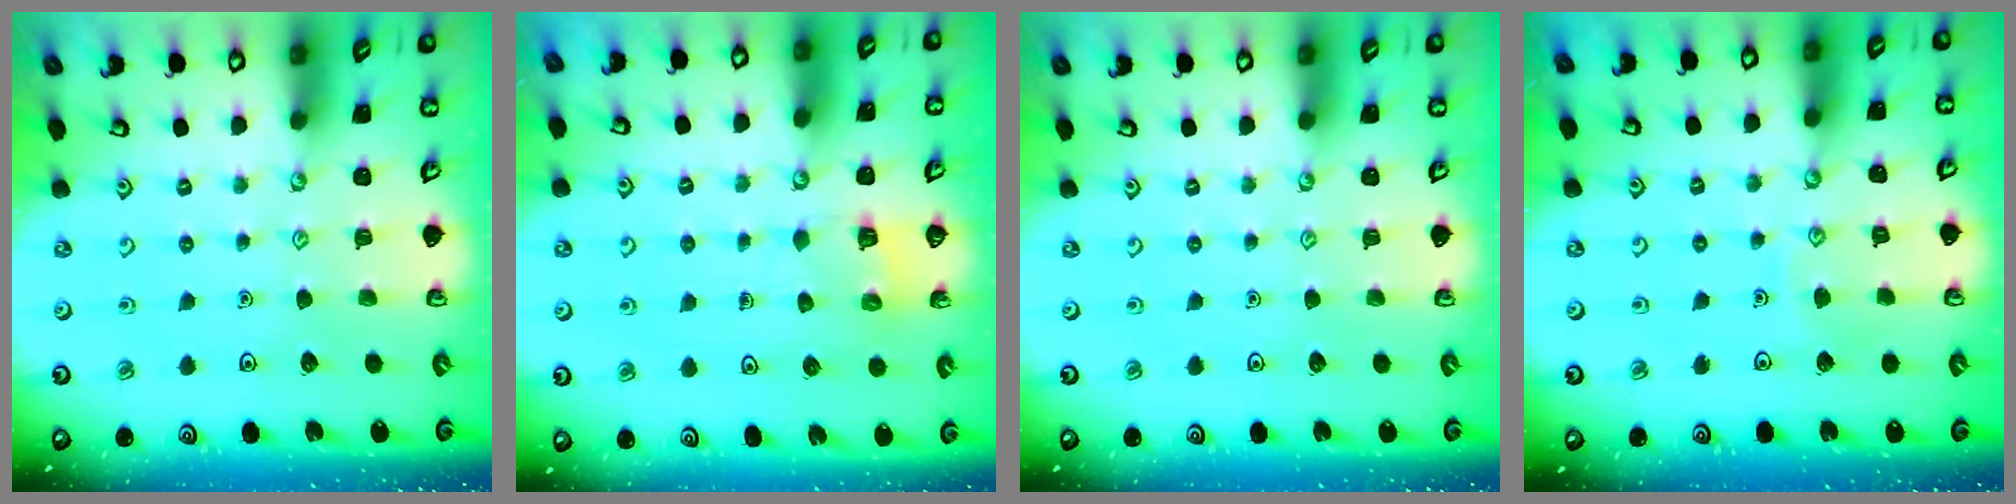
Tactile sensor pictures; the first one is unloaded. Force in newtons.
{"total": 2.5, "press": 2.5, "slide": 0.1}
{"total": 0.0}
{"total": 4.8, "press": 4.8, "slide": 0.2}